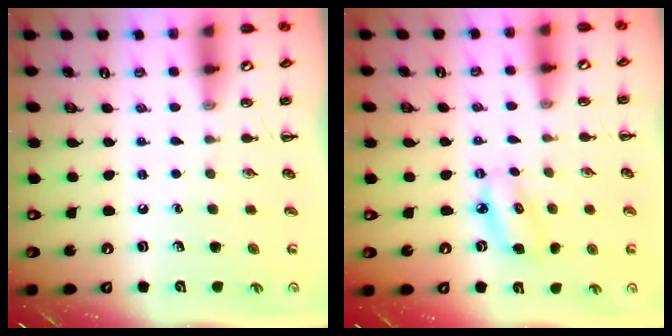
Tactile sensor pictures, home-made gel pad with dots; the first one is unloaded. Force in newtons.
{"total": 5.4, "press": 5.3, "slide": 1.3}